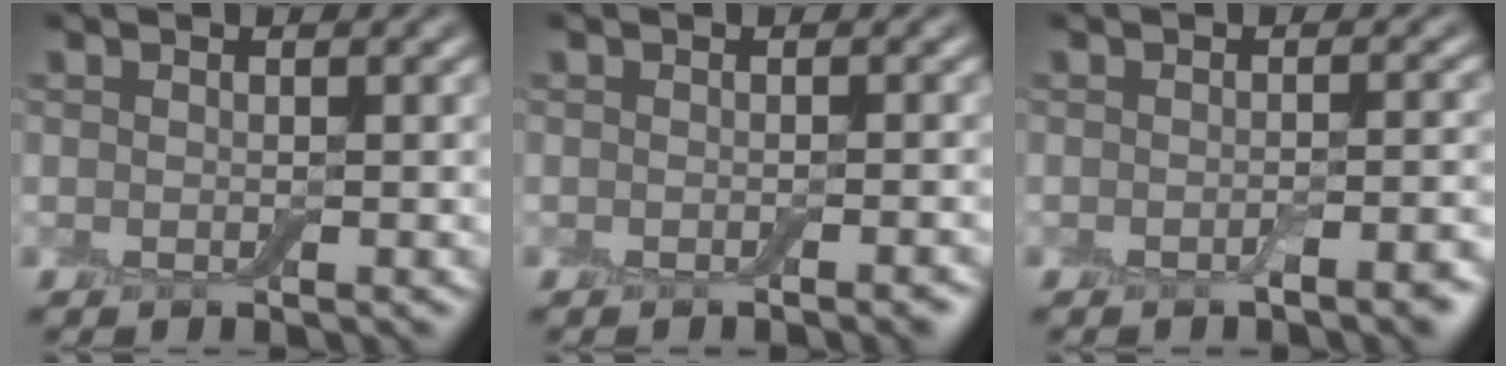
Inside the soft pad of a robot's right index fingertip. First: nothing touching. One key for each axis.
{"total": 1.2, "fx": -0.7, "fy": 0.2, "fz": 1.0, "tx": -0.008, "ty": 0.001, "tz": -0.011}
{"total": 2.4, "fx": -1.3, "fy": 0.5, "fz": 2.0, "tx": -0.026, "ty": 0.000, "tz": -0.022}